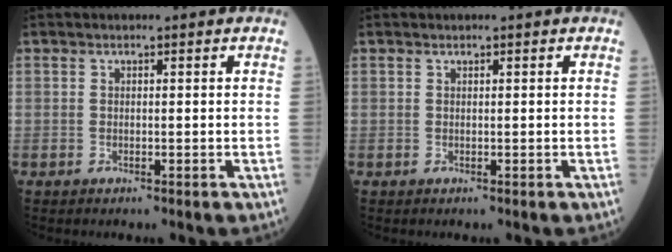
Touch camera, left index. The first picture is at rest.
{"total": 0.0}